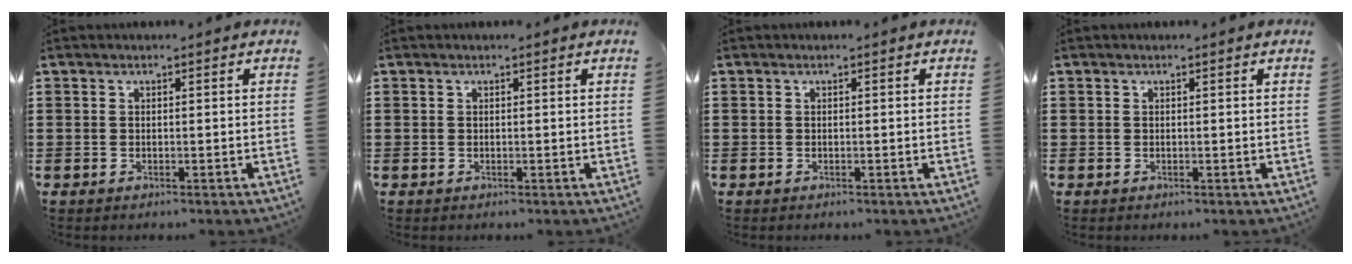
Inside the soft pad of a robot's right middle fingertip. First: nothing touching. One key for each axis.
{"total": 0.0}
{"total": 0.0}
{"total": 0.0}